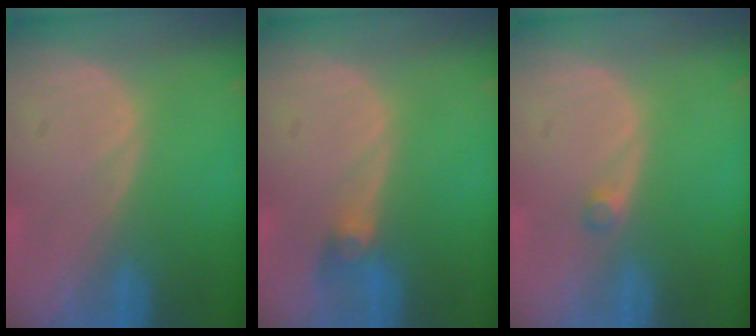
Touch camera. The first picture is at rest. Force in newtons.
{"total": 3.0, "press": 2.6, "slide": 1.4}
{"total": 1.3, "press": 1.1, "slide": 0.6}